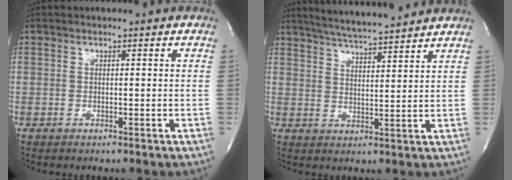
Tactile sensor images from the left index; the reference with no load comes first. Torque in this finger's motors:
{"motor_torque": [-0.01, 0.01, 0.39, 0.09]}